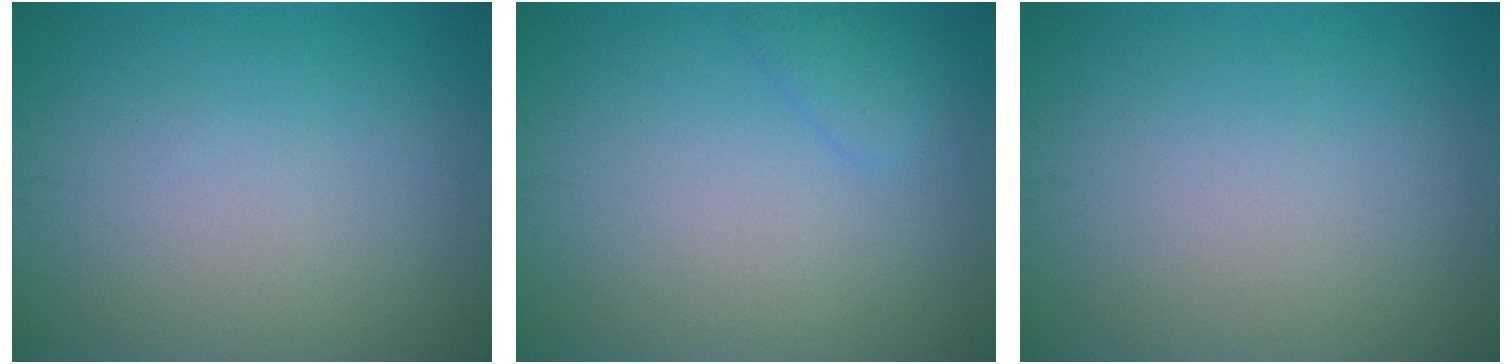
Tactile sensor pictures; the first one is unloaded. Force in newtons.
{"total": 1.2, "press": 1.2, "slide": 0.1}
{"total": 0.0}